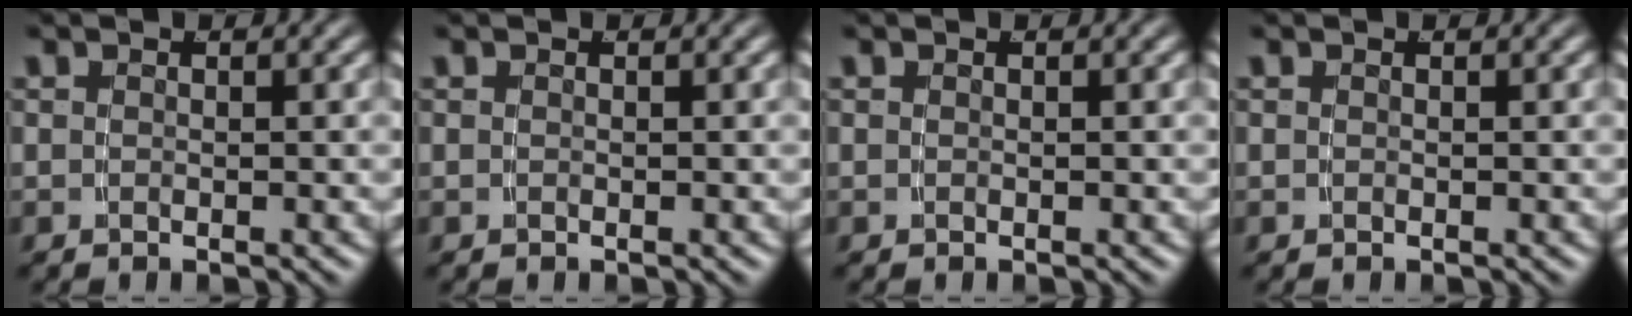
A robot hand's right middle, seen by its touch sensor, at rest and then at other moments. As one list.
[{"total": 0.0}, {"total": 0.0}, {"total": 0.0}]